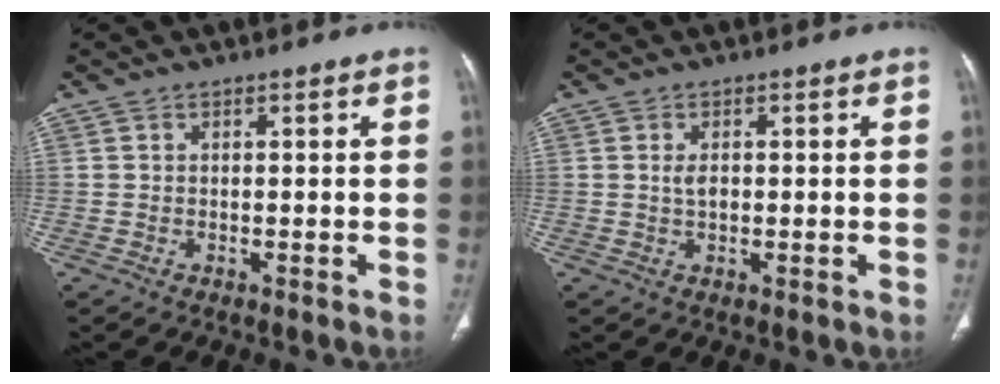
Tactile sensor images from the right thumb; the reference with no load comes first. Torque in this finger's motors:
{"motor_torque": [2.49, 2.52, 0.54, -0.40, -0.01]}